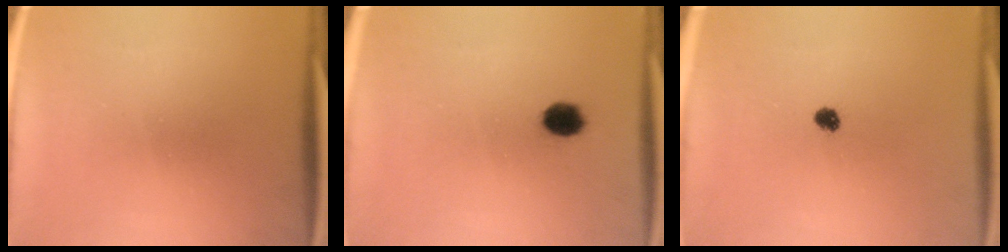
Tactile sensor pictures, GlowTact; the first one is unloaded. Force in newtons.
{"total": 3.9}
{"total": 1.9}